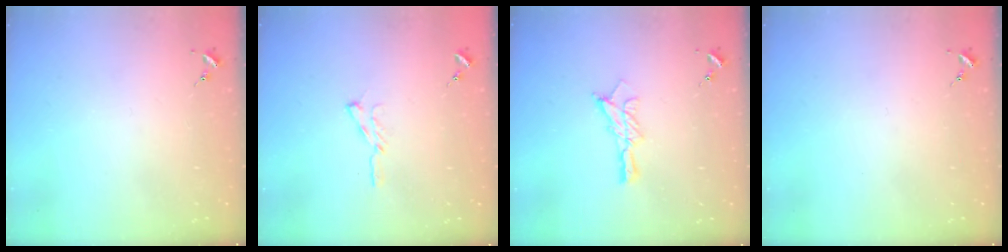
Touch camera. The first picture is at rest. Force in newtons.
{"total": 5.8, "press": 5.8, "slide": 0.6}
{"total": 9.5, "press": 9.5, "slide": 0.4}
{"total": 0.0}